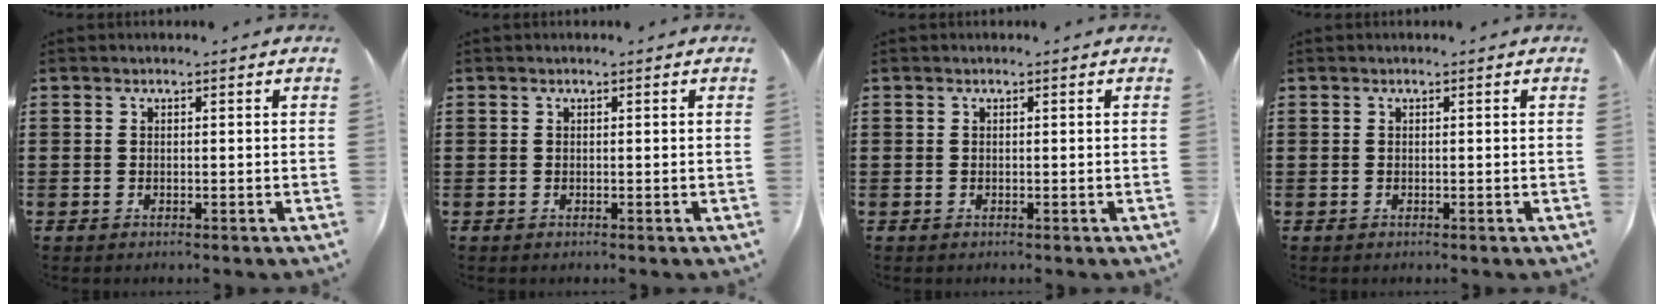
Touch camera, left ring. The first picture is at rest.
{"total": 0.0}
{"total": 0.0}
{"total": 0.0}